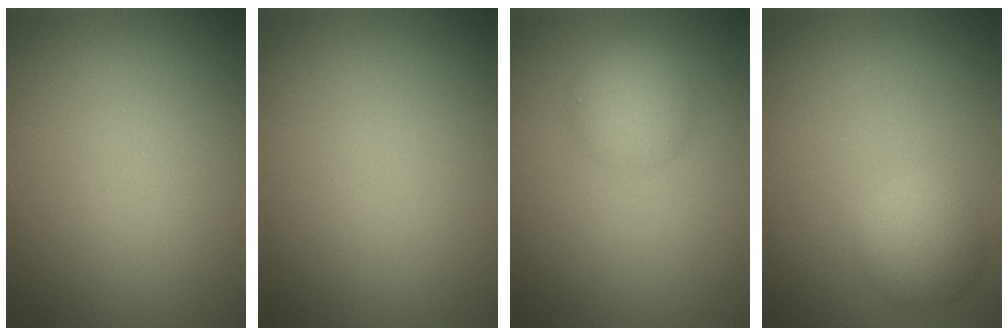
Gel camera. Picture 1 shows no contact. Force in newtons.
{"total": 0.0}
{"total": 2.8, "press": 2.8, "slide": 0.1}
{"total": 3.1, "press": 3.1, "slide": 0.2}